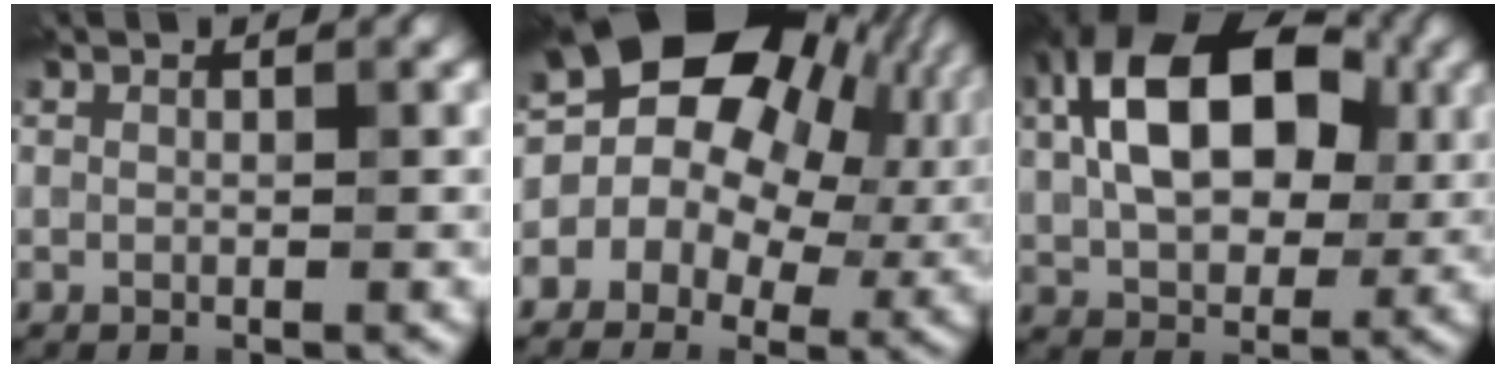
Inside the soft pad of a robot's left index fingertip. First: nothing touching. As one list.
[{"total": 18.5, "force": [4.5, 13.1, 12.2], "torque": [-0.197, 0.050, 0.063]}, {"total": 13.9, "force": [2.7, 8.8, 10.4], "torque": [-0.171, 0.022, 0.038]}]